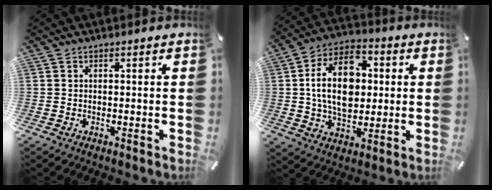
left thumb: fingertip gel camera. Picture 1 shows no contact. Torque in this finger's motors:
{"motor_torque": [2.11, 2.10, 0.52, -0.19, 0.44]}